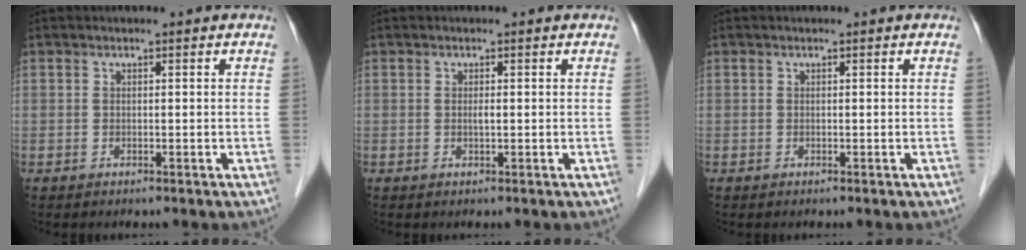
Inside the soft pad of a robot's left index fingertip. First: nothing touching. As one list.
[{"total": 0.7, "force": [-0.1, 0.1, 0.7], "torque": [-0.016, -0.004, -0.002]}, {"total": 0.0}]